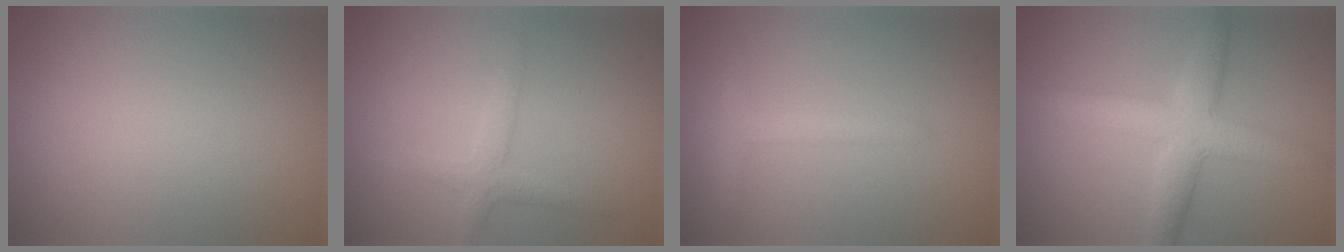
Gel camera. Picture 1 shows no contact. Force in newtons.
{"total": 2.2, "press": 2.2, "slide": 0.1}
{"total": 2.1, "press": 2.1, "slide": 0.2}
{"total": 5.1, "press": 5.1, "slide": 0.2}